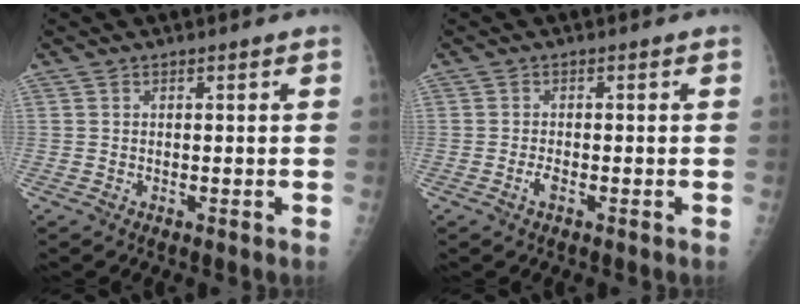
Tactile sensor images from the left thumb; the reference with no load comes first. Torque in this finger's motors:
{"motor_torque": [-0.03, 0.03, 0.01, 0.00, 0.00]}